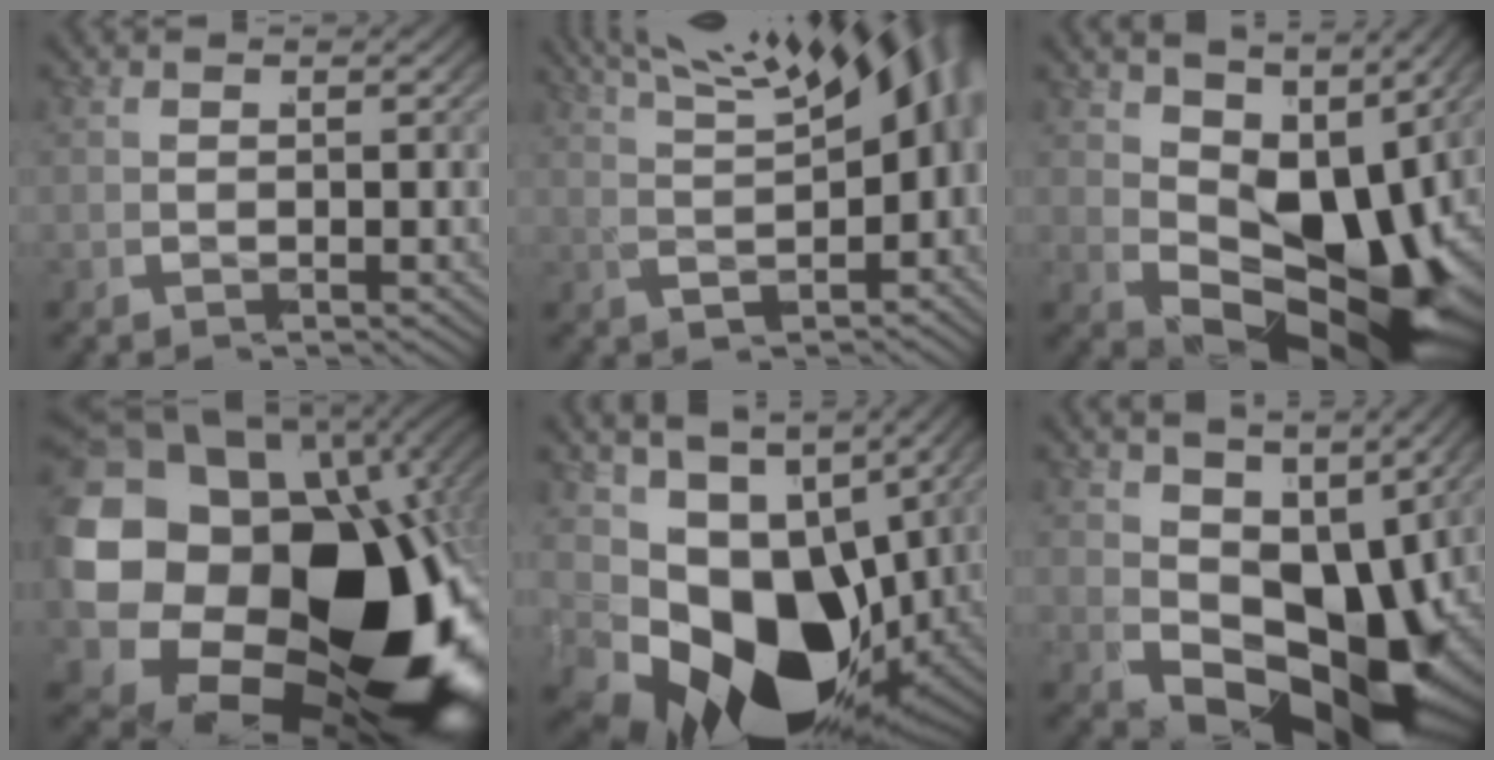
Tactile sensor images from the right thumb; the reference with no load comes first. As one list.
[{"total": 10.3, "force": [4.5, 5.5, 7.4], "torque": [-0.096, 0.021, 0.071]}, {"total": 14.4, "force": [-0.4, 8.3, 11.7], "torque": [-0.178, -0.034, 0.010]}, {"total": 34.1, "force": [-4.9, 22.9, 24.9], "torque": [-0.456, -0.079, -0.047]}, {"total": 20.3, "force": [-3.8, 12.8, 15.3], "torque": [-0.293, -0.073, -0.027]}, {"total": 15.1, "force": [-1.9, 8.9, 12.0], "torque": [-0.197, -0.041, -0.009]}]